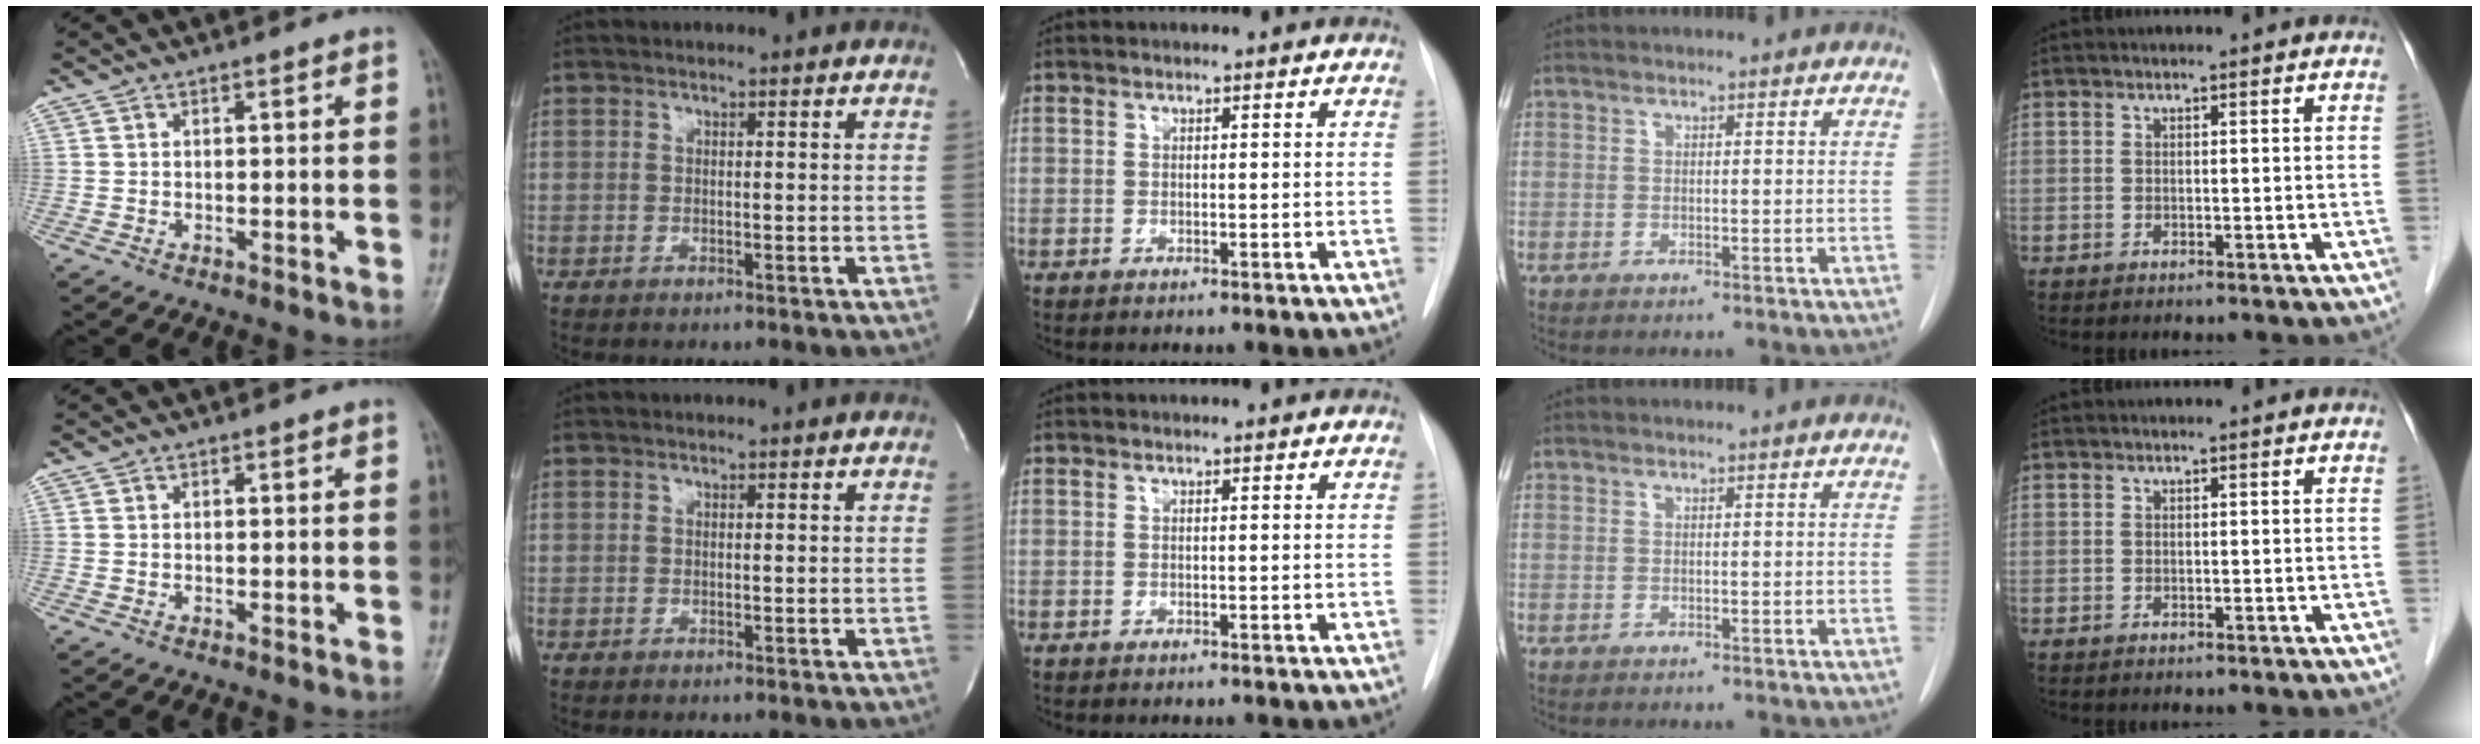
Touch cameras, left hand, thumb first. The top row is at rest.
{}